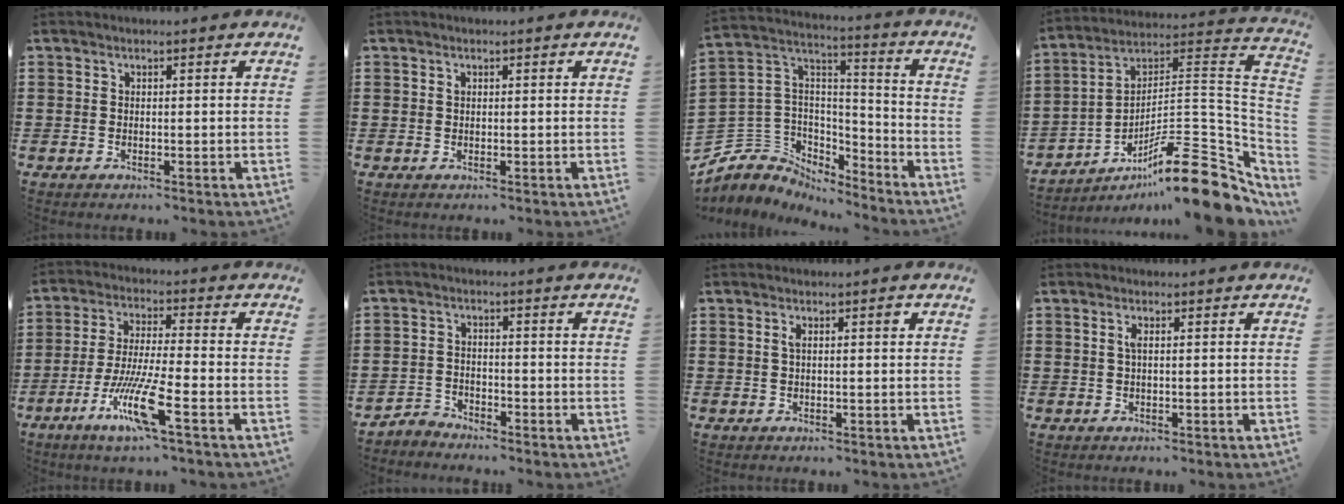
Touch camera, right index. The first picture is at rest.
{"total": 0.5, "force": [0.2, 0.3, 0.4], "torque": [-0.010, -0.001, 0.004]}
{"total": 6.5, "force": [-4.7, 4.5, -0.3], "torque": [-0.040, -0.016, -0.097]}
{"total": 16.1, "force": [-10.0, 2.8, 12.3], "torque": [-0.189, 0.026, -0.174]}
{"total": 10.7, "force": [-5.3, 1.2, 9.2], "torque": [-0.202, -0.013, -0.106]}
{"total": 2.5, "force": [-2.5, 0.5, -0.1], "torque": [-0.008, 0.003, -0.054]}
{"total": 1.8, "force": [0.5, 0.4, 1.7], "torque": [-0.031, 0.004, 0.006]}
{"total": 1.3, "force": [0.1, 0.1, 1.3], "torque": [-0.026, 0.001, 0.001]}